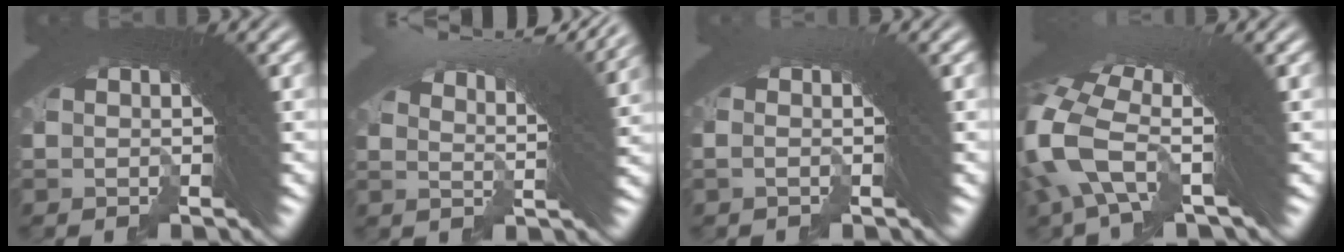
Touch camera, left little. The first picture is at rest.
{"total": 7.2, "force": [5.3, 0.5, 4.8], "torque": [-0.053, 0.026, 0.074]}
{"total": 1.2, "force": [-0.2, -0.5, 1.1], "torque": [-0.002, 0.022, -0.016]}
{"total": 4.5, "force": [-0.3, 2.0, 4.0], "torque": [-0.103, -0.009, -0.004]}